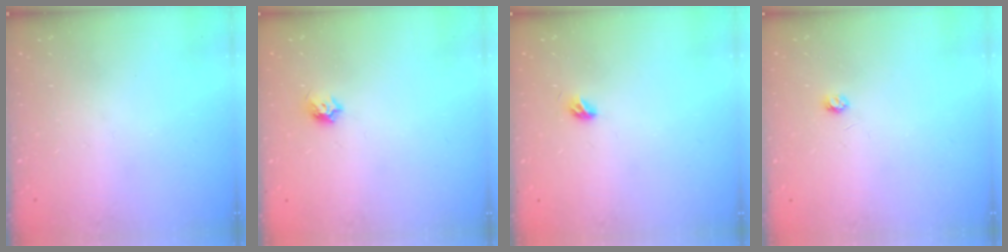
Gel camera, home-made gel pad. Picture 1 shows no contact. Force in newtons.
{"total": 4.9, "press": 4.8, "slide": 1.0}
{"total": 3.8, "press": 3.7, "slide": 0.8}
{"total": 3.2, "press": 3.2, "slide": 0.3}